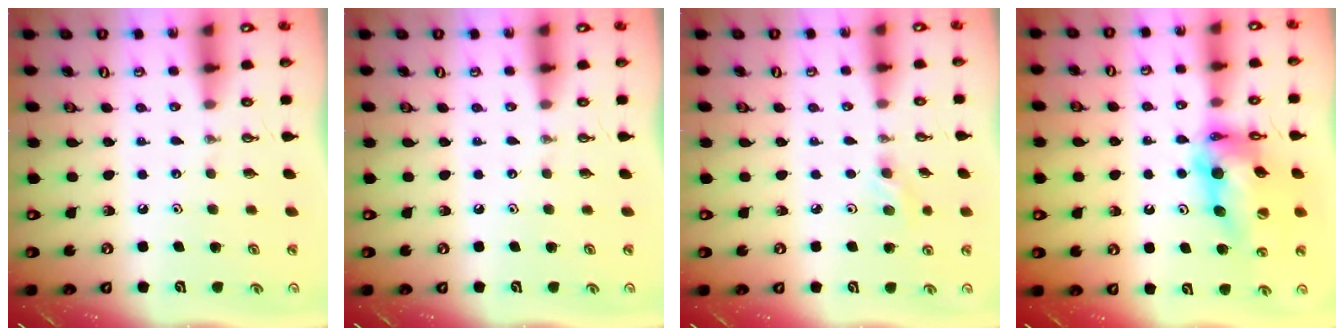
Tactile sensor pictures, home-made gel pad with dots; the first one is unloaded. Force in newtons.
{"total": 0.0}
{"total": 3.8, "press": 3.8, "slide": 0.5}
{"total": 16.2, "press": 16.1, "slide": 1.7}